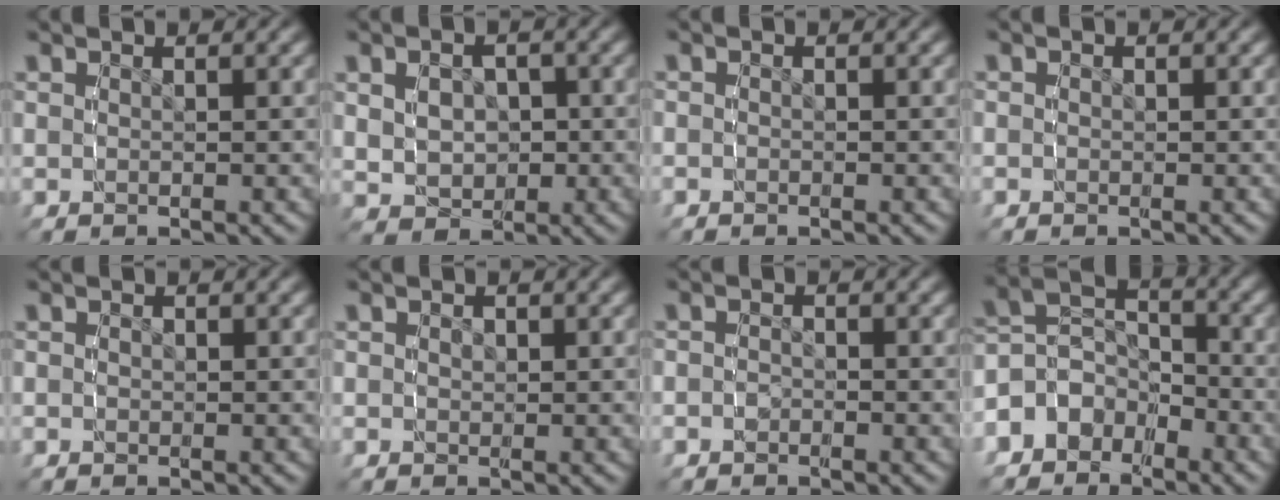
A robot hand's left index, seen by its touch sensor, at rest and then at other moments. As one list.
[{"total": 5.3, "force": [-0.9, 4.5, 2.7], "torque": [-0.057, -0.019, -0.012]}, {"total": 1.1, "force": [-1.0, -0.4, -0.4], "torque": [0.007, -0.004, -0.019]}, {"total": 1.0, "force": [-0.8, -0.2, -0.4], "torque": [0.009, -0.005, -0.015]}, {"total": 1.1, "force": [-1.0, -0.1, -0.3], "torque": [0.005, -0.008, -0.018]}, {"total": 1.0, "force": [-0.9, 0.2, -0.2], "torque": [0.003, -0.011, -0.013]}, {"total": 1.9, "force": [-1.8, 0.7, 0.0], "torque": [-0.010, -0.011, -0.033]}, {"total": 8.7, "force": [-4.7, 7.0, 2.1], "torque": [-0.047, -0.015, -0.102]}]